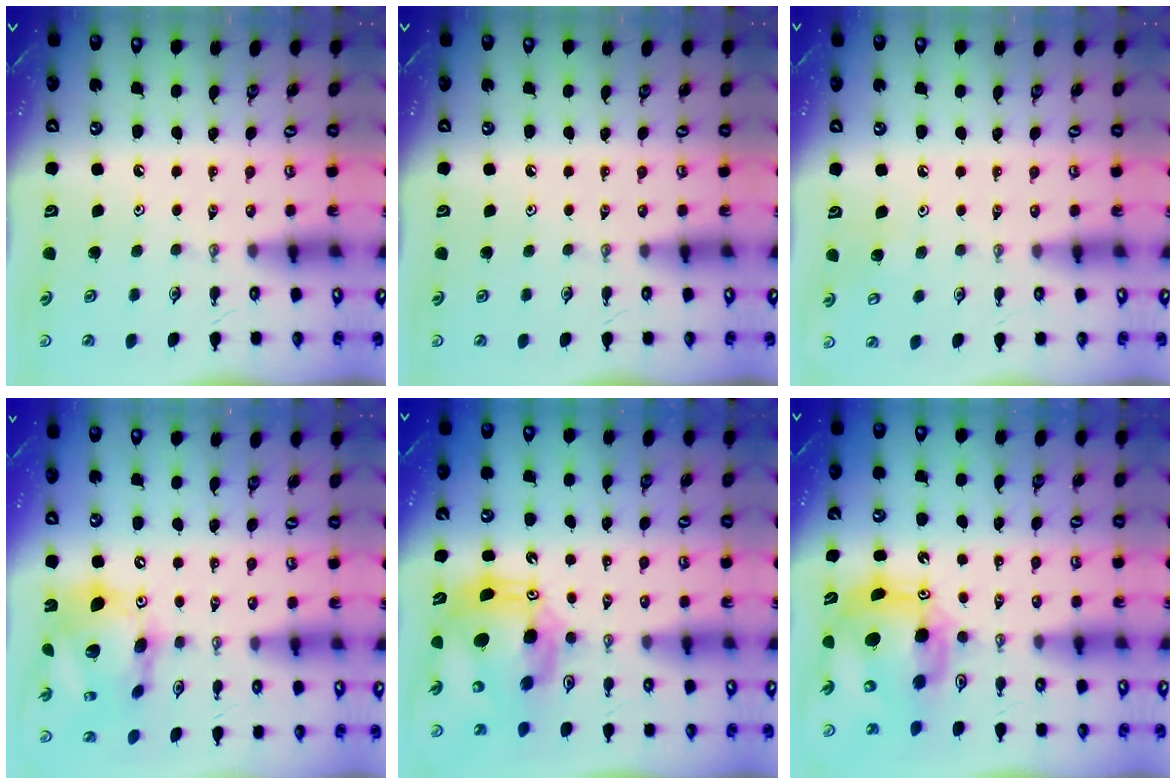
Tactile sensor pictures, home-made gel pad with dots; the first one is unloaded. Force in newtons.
{"total": 0.0}
{"total": 4.0, "press": 4.0, "slide": 0.2}
{"total": 17.3, "press": 17.2, "slide": 1.8}
{"total": 12.9, "press": 12.8, "slide": 1.4}
{"total": 11.3, "press": 11.2, "slide": 1.1}